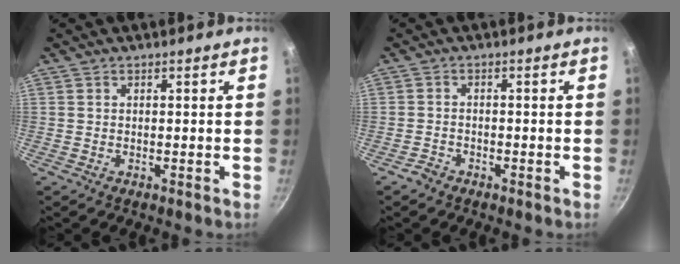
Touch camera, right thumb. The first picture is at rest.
{"total": 1.9, "force": [-1.5, 1.0, 0.4], "torque": [-0.009, 0.020, -0.028]}